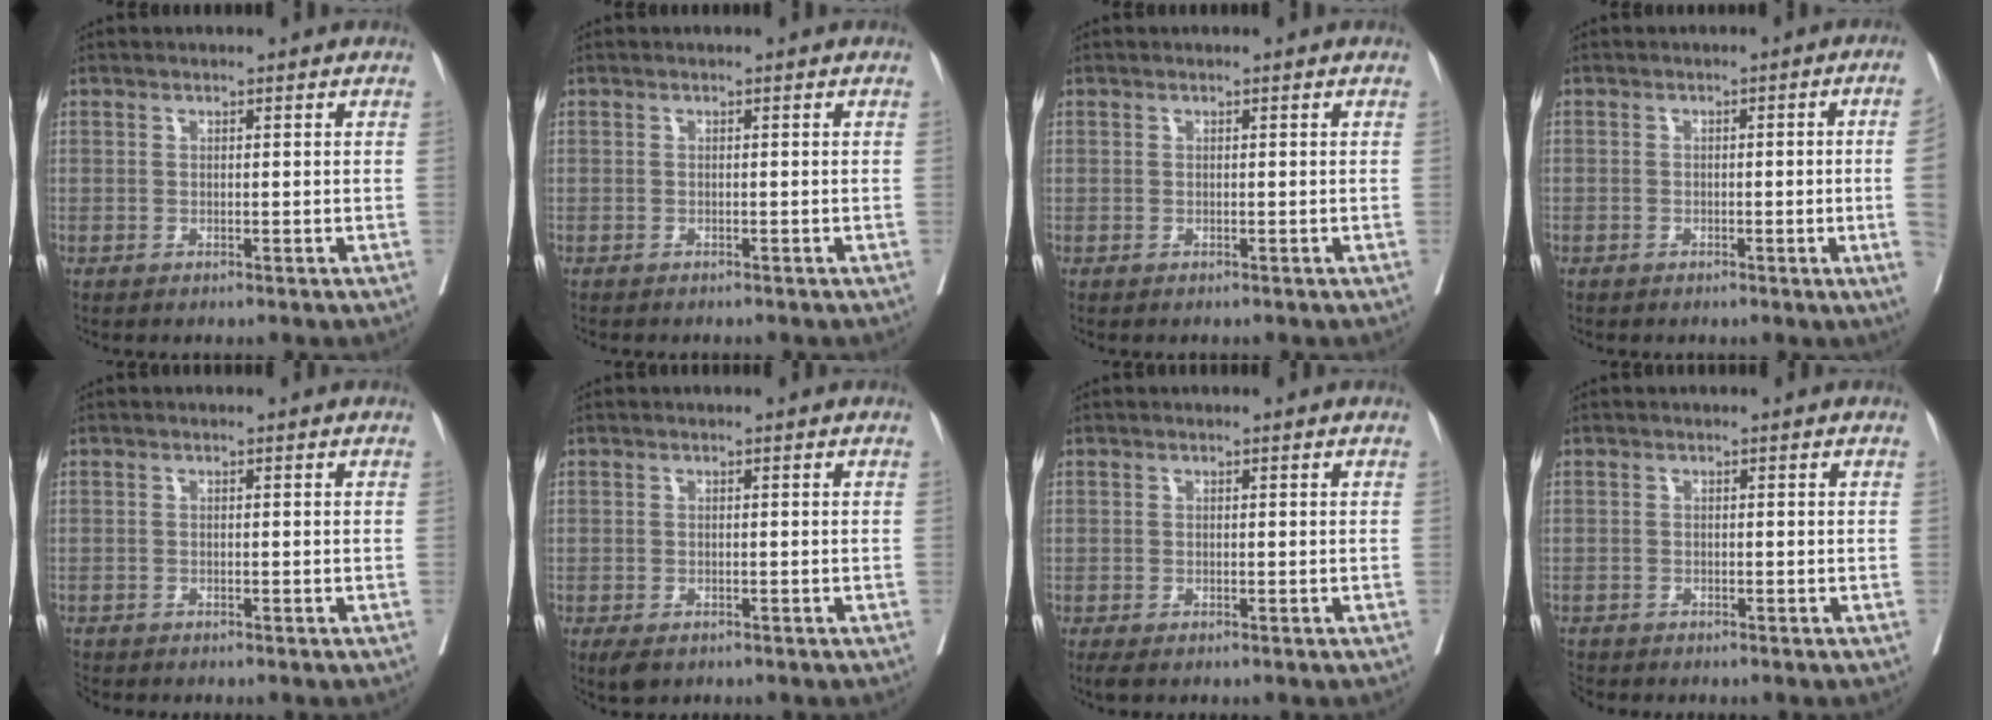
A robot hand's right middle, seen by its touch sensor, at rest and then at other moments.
{"total": 2.7, "force": [-2.5, 0.4, 1.0], "torque": [-0.018, -0.006, -0.028]}
{"total": 0.5, "force": [-0.5, 0.0, 0.2], "torque": [-0.007, -0.004, -0.008]}
{"total": 4.9, "force": [-1.0, -0.9, 4.7], "torque": [-0.056, -0.002, -0.014]}
{"total": 2.7, "force": [-2.5, 0.7, 0.7], "torque": [-0.017, -0.006, -0.041]}
{"total": 2.4, "force": [-1.6, 1.2, 1.3], "torque": [-0.027, -0.006, -0.020]}
{"total": 2.3, "force": [-1.8, 0.5, 1.3], "torque": [-0.020, -0.008, -0.025]}
{"total": 2.8, "force": [-2.7, 0.6, 0.5], "torque": [-0.012, -0.008, -0.046]}